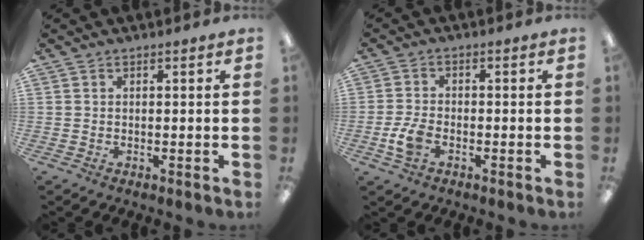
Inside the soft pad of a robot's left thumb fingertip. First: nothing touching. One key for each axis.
{"total": 5.1, "fx": -1.9, "fy": 3.0, "fz": 3.6, "tx": -0.083, "ty": 0.004, "tz": -0.038}